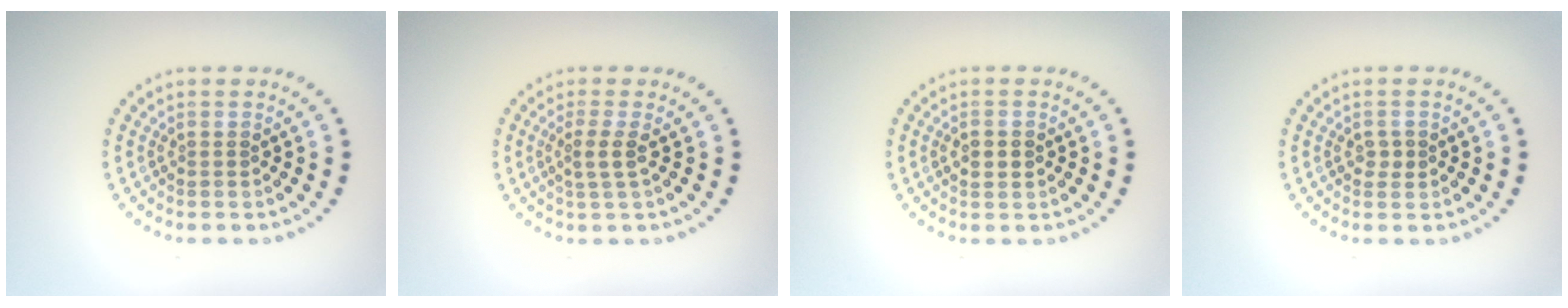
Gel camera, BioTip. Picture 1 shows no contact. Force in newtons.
{"total": 1.7, "press": 1.4, "slide": 1.0}
{"total": 2.1, "press": 2.1, "slide": 0.1}
{"total": 1.0, "press": 1.0, "slide": 0.2}